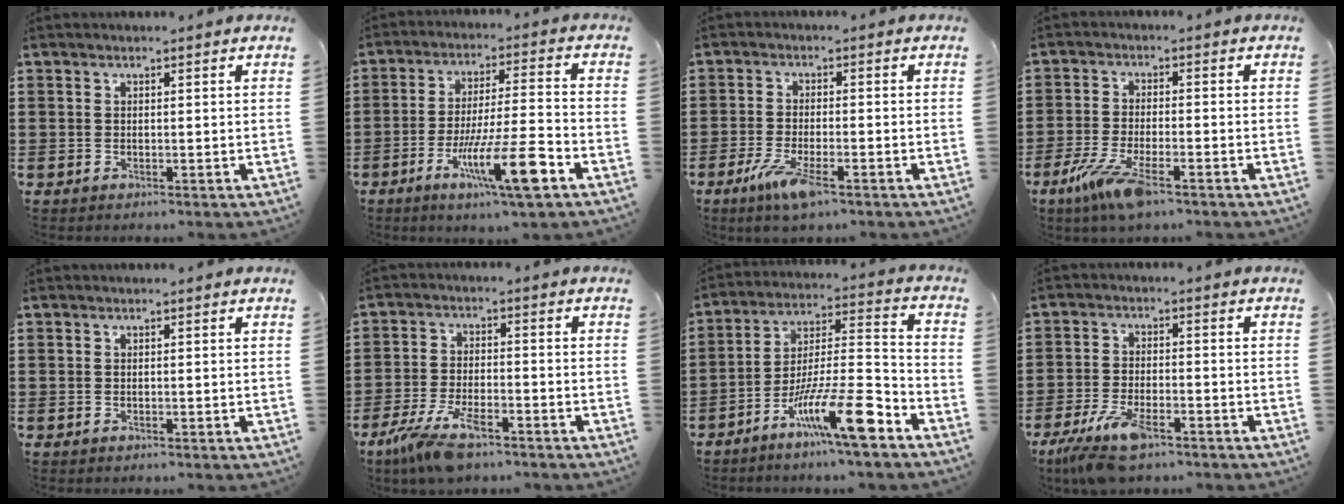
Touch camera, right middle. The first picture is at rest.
{"total": 12.2, "force": [-5.9, 1.6, 10.5], "torque": [-0.184, 0.004, -0.103]}
{"total": 5.5, "force": [-3.0, 1.1, 4.5], "torque": [-0.097, -0.013, -0.054]}
{"total": 7.1, "force": [-4.1, 1.4, 5.6], "torque": [-0.126, -0.019, -0.078]}
{"total": 0.0}
{"total": 7.9, "force": [-5.0, 2.4, 5.5], "torque": [-0.127, -0.010, -0.096]}
{"total": 13.8, "force": [-8.5, 1.9, 10.7], "torque": [-0.193, 0.014, -0.155]}
{"total": 7.4, "force": [-5.3, 2.0, 4.8], "torque": [-0.114, -0.012, -0.104]}